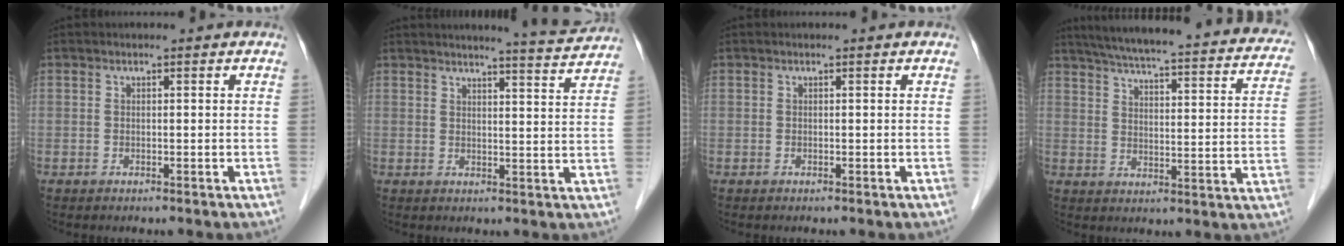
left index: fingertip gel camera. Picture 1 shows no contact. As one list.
[{"total": 7.0, "force": [6.8, -0.6, 1.5], "torque": [-0.033, -0.015, 0.077]}, {"total": 0.0}, {"total": 28.7, "force": [24.8, 4.3, 13.7], "torque": [-0.208, -0.022, 0.297]}]